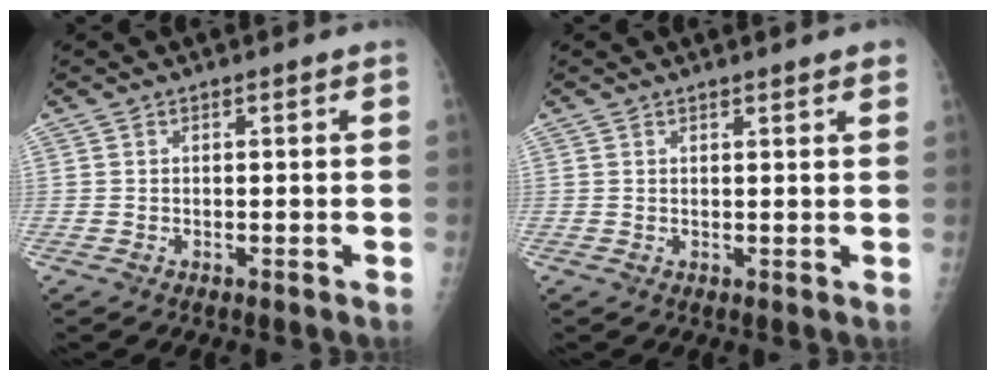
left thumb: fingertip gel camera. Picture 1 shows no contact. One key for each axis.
{"total": 2.6, "fx": 2.2, "fy": 0.4, "fz": 1.4, "tx": -0.009, "ty": -0.002, "tz": 0.023}